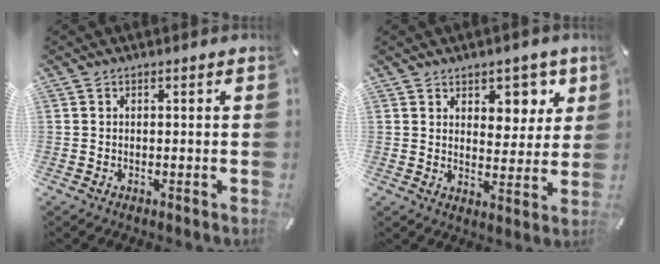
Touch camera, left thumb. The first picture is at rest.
{"total": 7.5, "force": [4.5, 5.2, 2.9], "torque": [-0.015, -0.031, 0.074]}